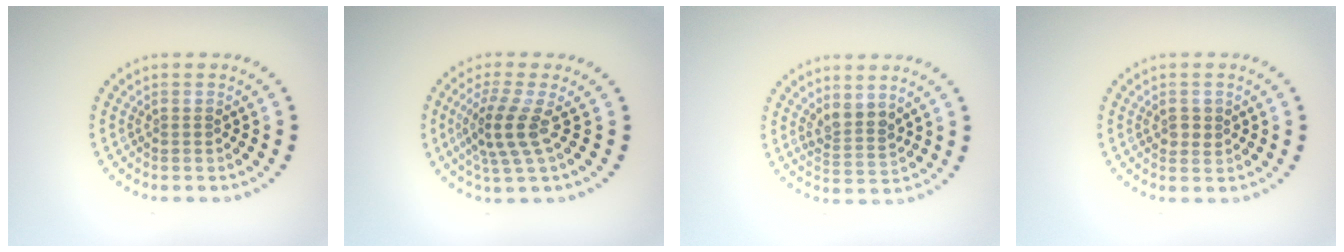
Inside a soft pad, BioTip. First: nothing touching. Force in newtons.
{"total": 3.5, "press": 2.8, "slide": 2.0}
{"total": 2.2, "press": 1.8, "slide": 1.2}
{"total": 1.3, "press": 1.3, "slide": 0.2}